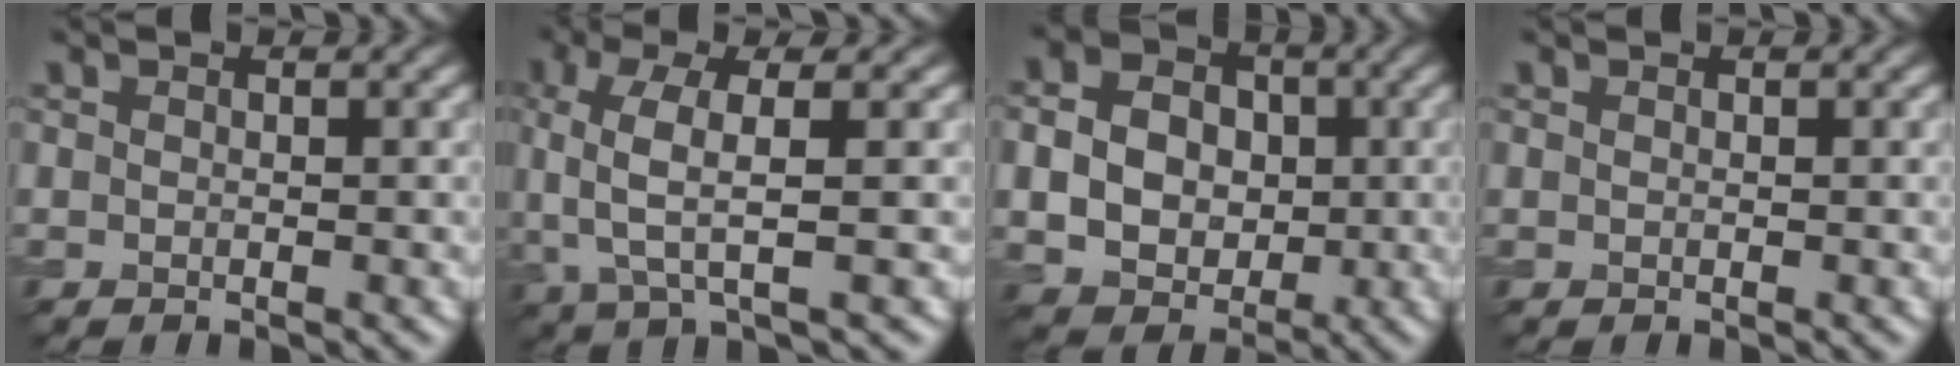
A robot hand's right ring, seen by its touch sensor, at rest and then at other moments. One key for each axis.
{"total": 5.1, "fx": 0.6, "fy": 1.7, "fz": 4.7, "tx": -0.109, "ty": 0.003, "tz": 0.012}
{"total": 6.4, "fx": -0.1, "fy": 5.1, "fz": 3.8, "tx": -0.077, "ty": 0.005, "tz": -0.006}
{"total": 0.0}